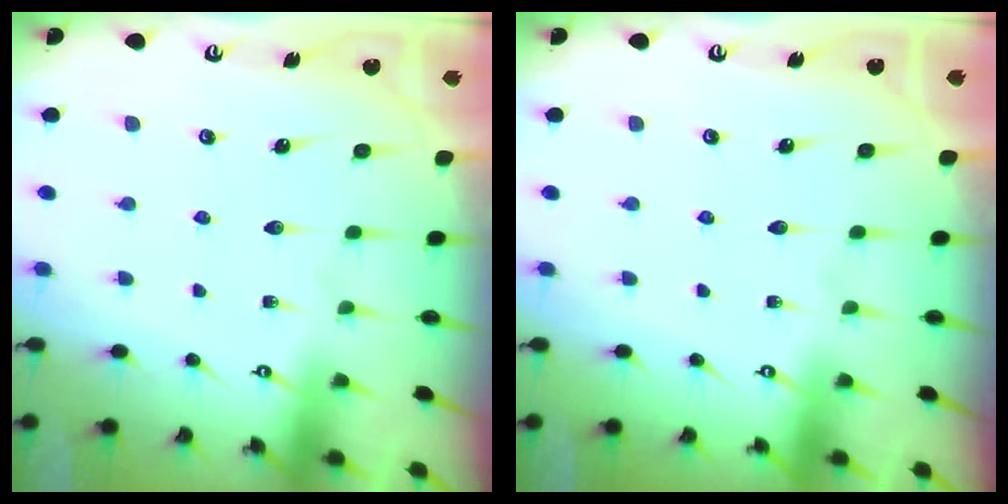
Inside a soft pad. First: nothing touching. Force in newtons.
{"total": 0.0}